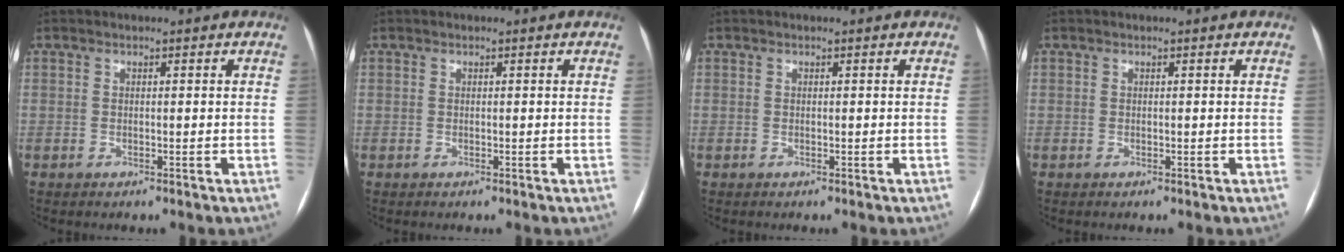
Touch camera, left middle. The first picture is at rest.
{"total": 0.0}
{"total": 0.0}
{"total": 0.0}